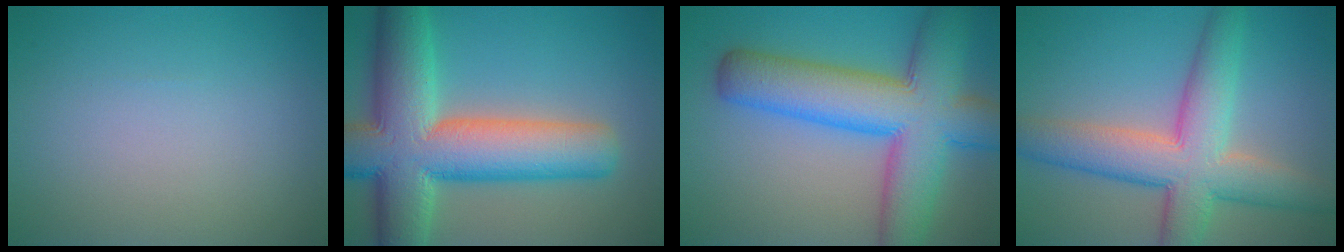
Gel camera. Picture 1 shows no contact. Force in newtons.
{"total": 13.4, "press": 13.4, "slide": 0.5}
{"total": 11.8, "press": 11.7, "slide": 0.6}
{"total": 8.5, "press": 8.5, "slide": 0.3}